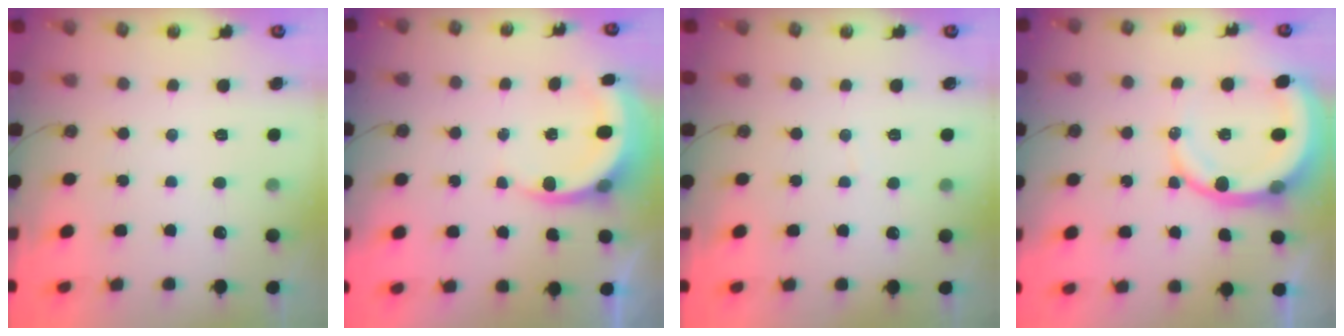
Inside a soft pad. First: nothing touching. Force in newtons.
{"total": 4.9, "press": 4.9, "slide": 0.1}
{"total": 2.0, "press": 2.0, "slide": 0.1}
{"total": 11.0, "press": 10.8, "slide": 1.5}